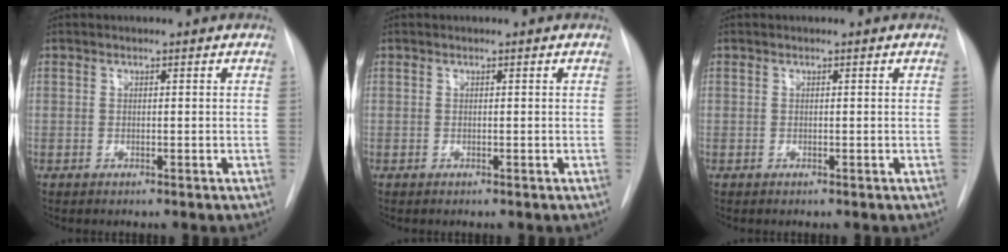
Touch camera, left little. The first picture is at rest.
{"total": 0.0}
{"total": 0.0}